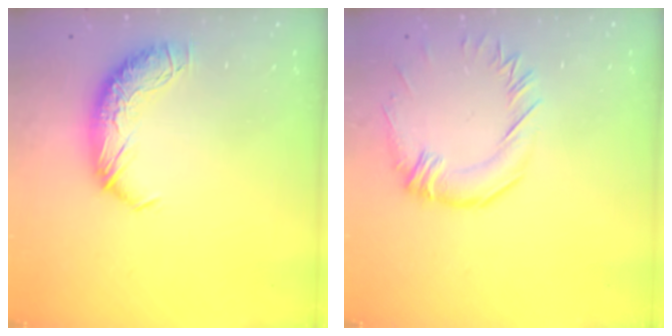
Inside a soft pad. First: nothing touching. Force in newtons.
{"total": 0.9, "press": 0.0, "slide": 0.9}